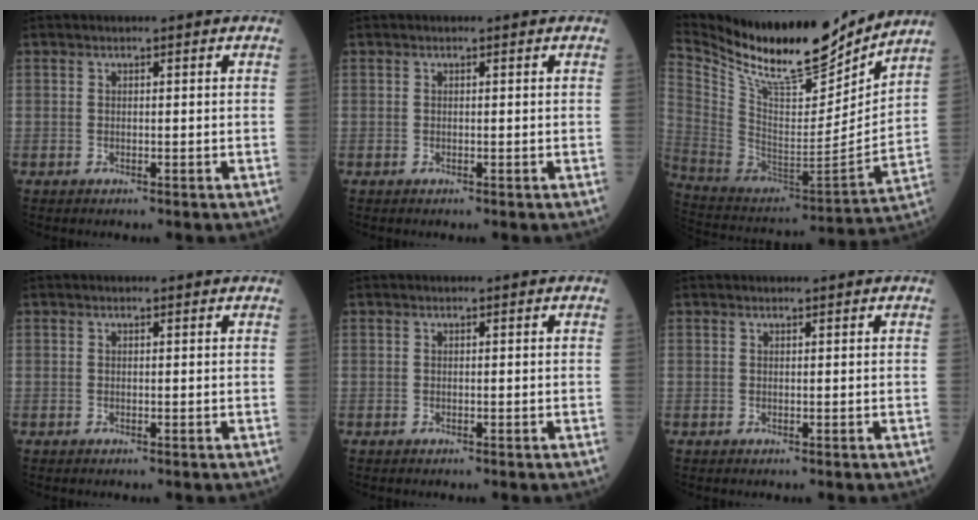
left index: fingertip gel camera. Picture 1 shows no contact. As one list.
[{"total": 0.0}, {"total": 21.6, "force": [18.8, 4.3, 9.7], "torque": [-0.190, -0.041, 0.323]}, {"total": 0.0}, {"total": 0.0}, {"total": 0.0}]